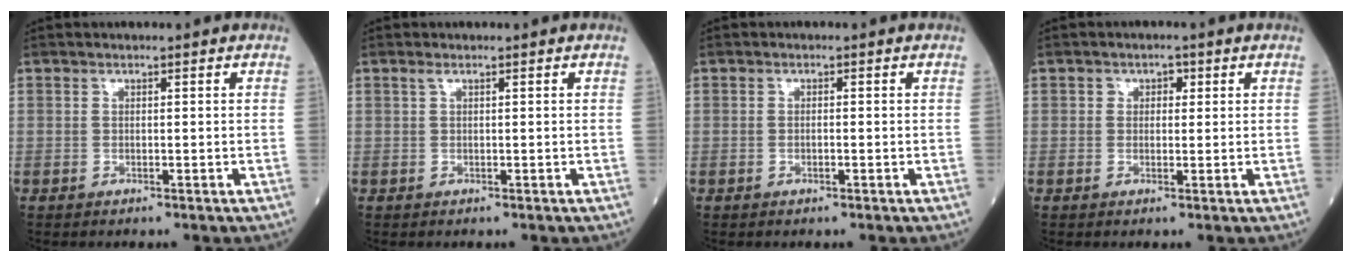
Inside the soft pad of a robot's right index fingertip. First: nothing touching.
{"total": 0.6, "force": [0.3, 0.0, 0.5], "torque": [-0.016, 0.011, 0.007]}
{"total": 1.0, "force": [-0.2, 0.3, 0.9], "torque": [-0.018, 0.000, -0.004]}
{"total": 1.8, "force": [0.6, 1.3, 1.1], "torque": [-0.013, 0.006, 0.005]}